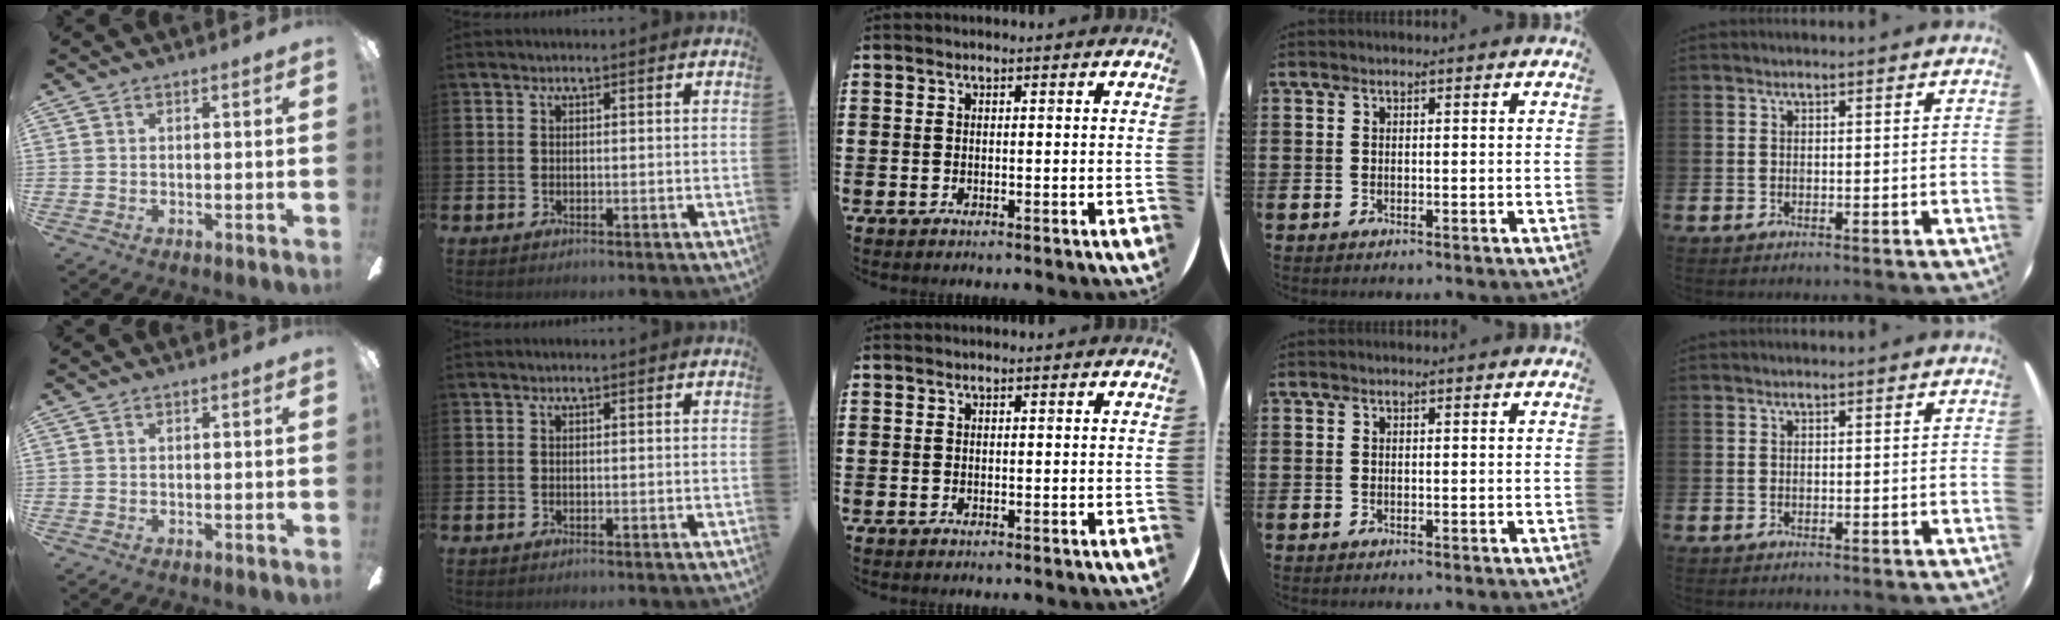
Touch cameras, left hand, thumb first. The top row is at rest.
{}